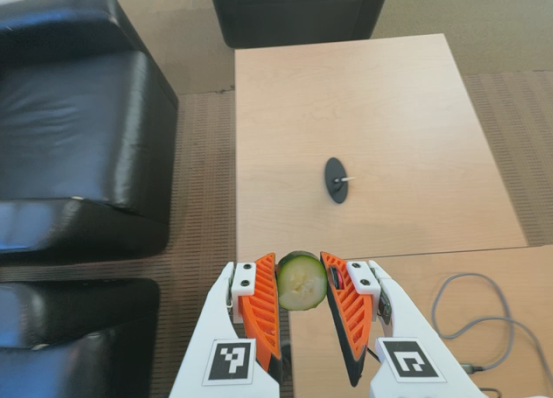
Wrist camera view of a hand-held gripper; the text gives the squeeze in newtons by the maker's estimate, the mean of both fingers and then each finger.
{"total": 9.9, "left": 10.2, "right": 9.6}